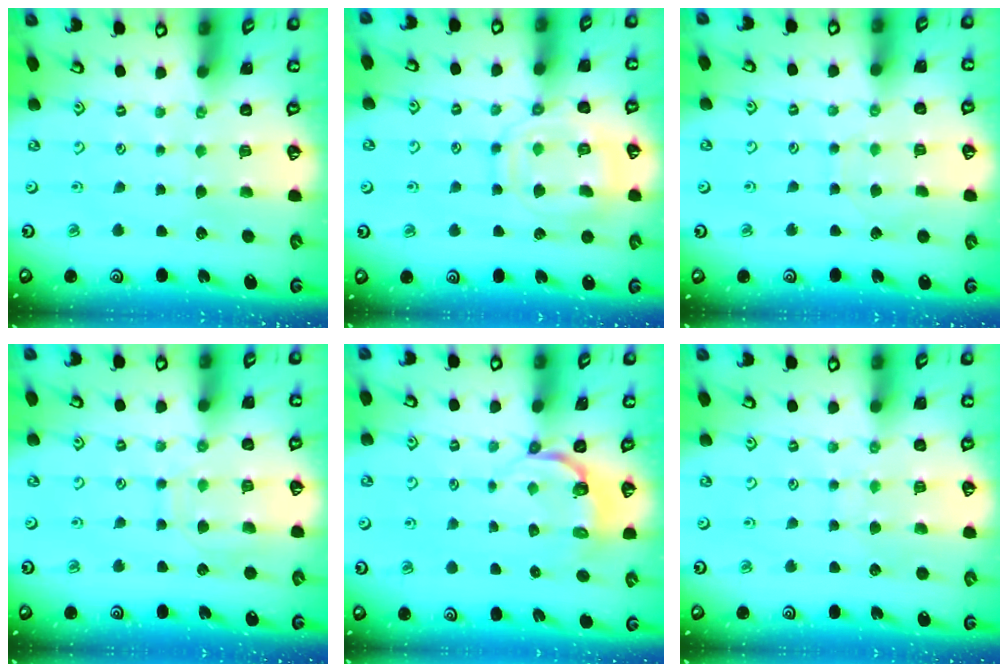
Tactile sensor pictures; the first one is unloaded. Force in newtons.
{"total": 13.2, "press": 13.1, "slide": 1.2}
{"total": 4.9, "press": 4.9, "slide": 0.2}
{"total": 9.2, "press": 9.2, "slide": 0.7}
{"total": 4.8, "press": 3.7, "slide": 3.0}
{"total": 5.9, "press": 5.9, "slide": 0.6}